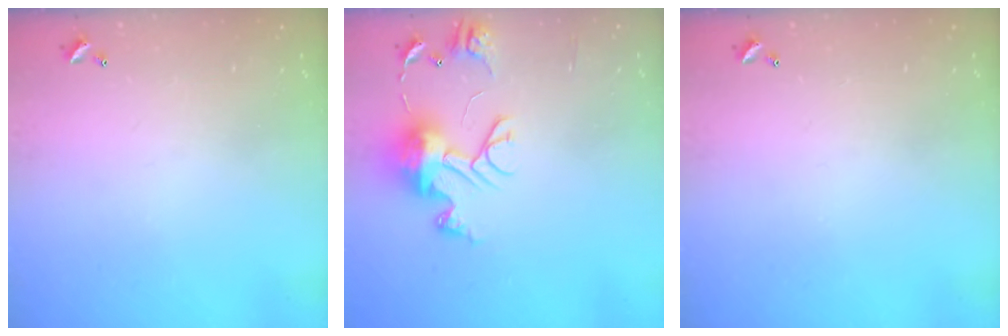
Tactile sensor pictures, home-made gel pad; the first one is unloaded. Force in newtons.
{"total": 12.0, "press": 11.9, "slide": 1.2}
{"total": 0.0}